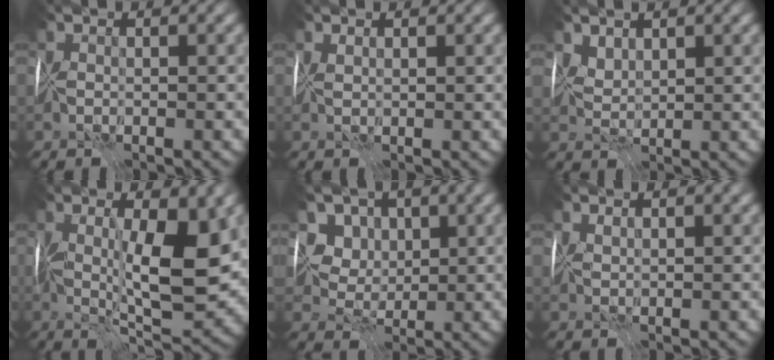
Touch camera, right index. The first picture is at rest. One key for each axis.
{"total": 1.4, "fx": 1.0, "fy": -0.8, "fz": -0.5, "tx": 0.012, "ty": 0.001, "tz": 0.024}
{"total": 1.9, "fx": 1.8, "fy": -0.3, "fz": -0.3, "tx": 0.003, "ty": -0.007, "tz": 0.048}
{"total": 7.2, "fx": 0.9, "fy": 1.1, "fz": 7.1, "tx": -0.113, "ty": -0.006, "tz": 0.021}
{"total": 3.8, "fx": 2.2, "fy": 2.9, "fz": 0.9, "tx": -0.008, "ty": -0.010, "tz": 0.034}
{"total": 1.5, "fx": 1.2, "fy": -0.8, "fz": -0.5, "tx": 0.011, "ty": 0.002, "tz": 0.028}